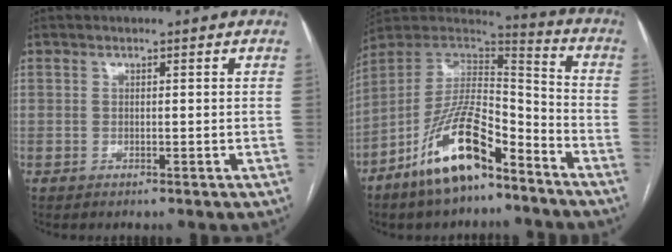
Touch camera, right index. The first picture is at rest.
{"total": 16.3, "force": [-10.5, 5.1, 11.4], "torque": [-0.209, 0.013, -0.187]}